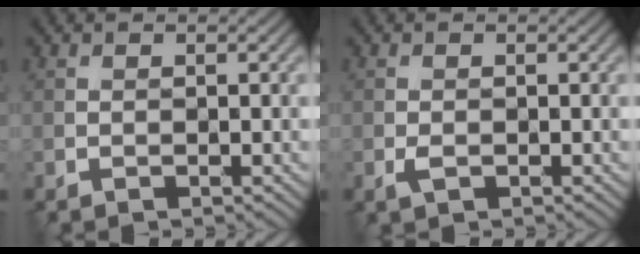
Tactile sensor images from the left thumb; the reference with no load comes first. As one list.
[{"total": 1.0, "force": [-0.3, 0.6, 0.8], "torque": [-0.019, -0.001, -0.007]}]